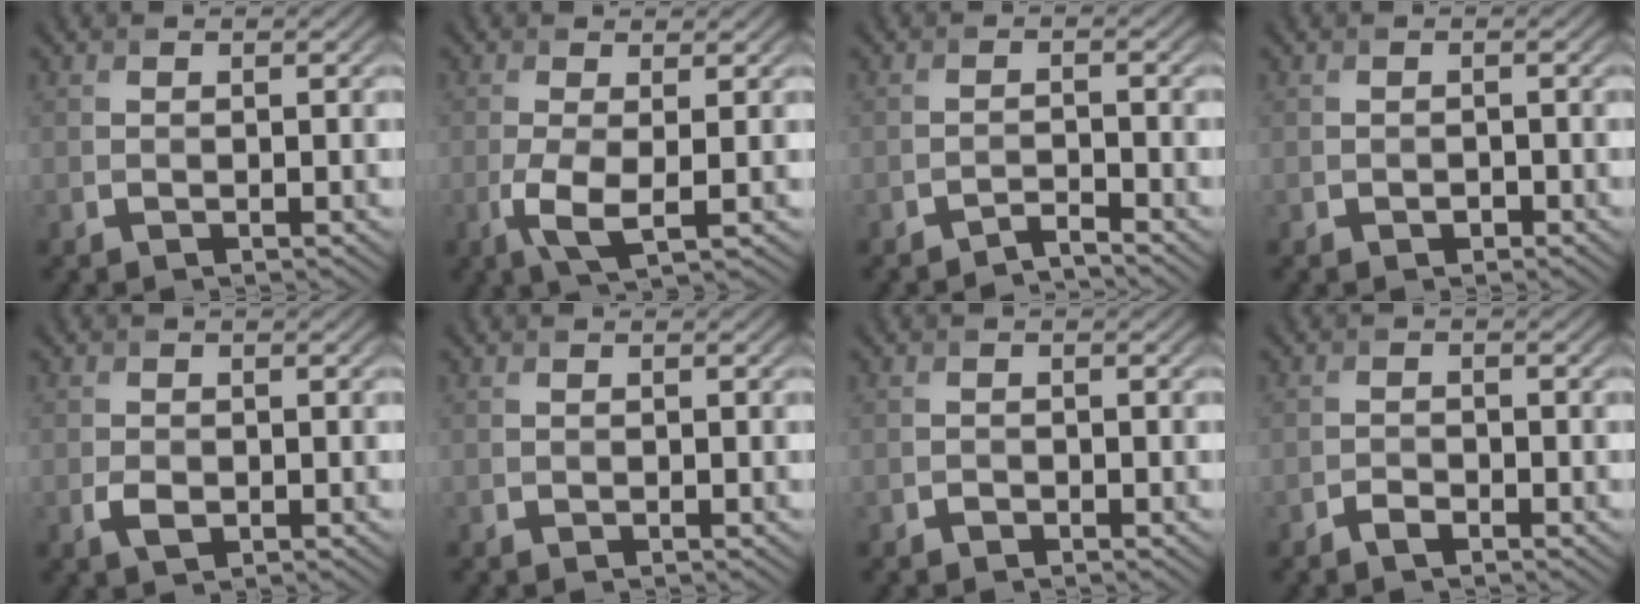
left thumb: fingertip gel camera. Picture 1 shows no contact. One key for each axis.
{"total": 4.1, "fx": -0.8, "fy": 1.1, "fz": 3.8, "tx": -0.091, "ty": -0.006, "tz": -0.019}
{"total": 1.7, "fx": -1.7, "fy": 0.1, "fz": 0.5, "tx": -0.006, "ty": 0.001, "tz": -0.039}
{"total": 0.7, "fx": -0.4, "fy": 0.4, "fz": 0.3, "tx": -0.003, "ty": -0.002, "tz": -0.006}
{"total": 1.9, "fx": -0.6, "fy": 1.2, "fz": 1.3, "tx": -0.031, "ty": -0.005, "tz": -0.009}
{"total": 0.0}
{"total": 0.5, "fx": -0.4, "fy": 0.3, "fz": 0.2, "tx": -0.001, "ty": -0.002, "tz": -0.008}
{"total": 1.3, "fx": -1.0, "fy": 0.4, "fz": 0.7, "tx": -0.015, "ty": -0.001, "tz": -0.021}